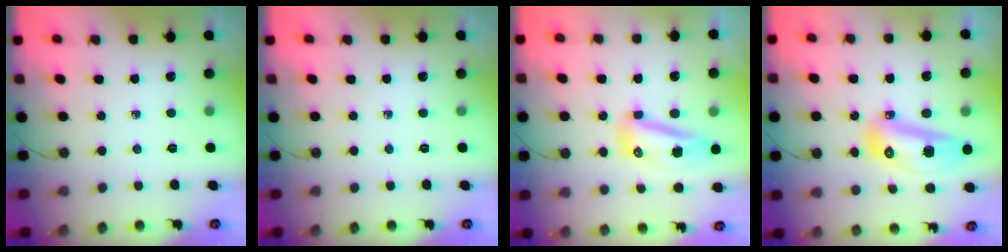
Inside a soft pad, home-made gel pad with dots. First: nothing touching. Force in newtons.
{"total": 0.0}
{"total": 9.5, "press": 9.4, "slide": 1.7}
{"total": 13.1, "press": 13.0, "slide": 1.5}